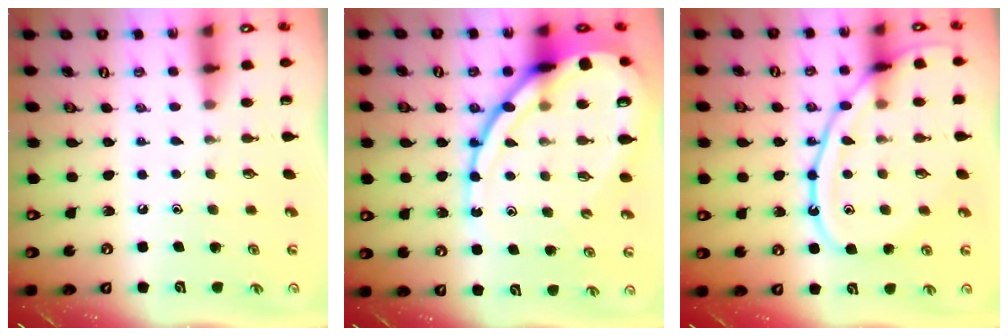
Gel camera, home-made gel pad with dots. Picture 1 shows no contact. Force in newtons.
{"total": 20.3, "press": 20.2, "slide": 2.2}
{"total": 16.2, "press": 16.1, "slide": 1.6}